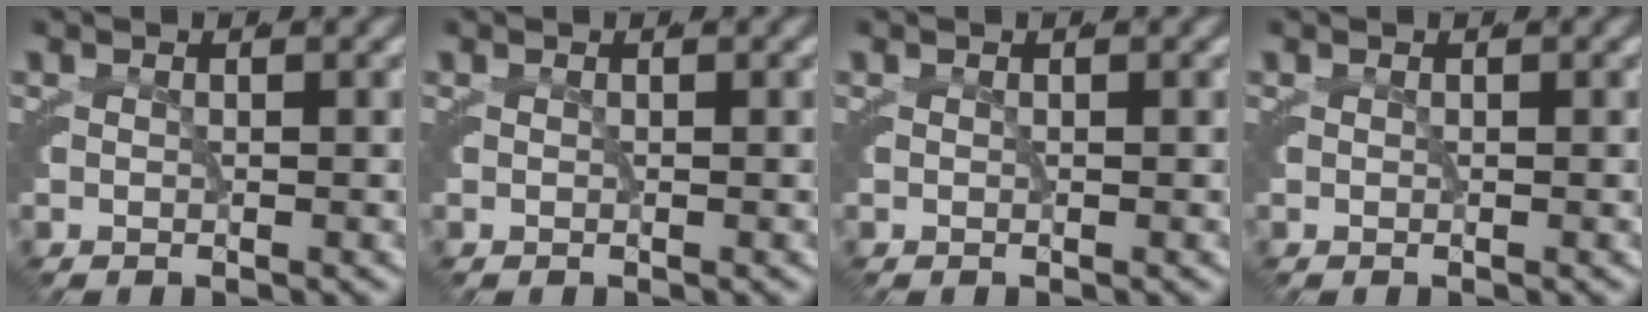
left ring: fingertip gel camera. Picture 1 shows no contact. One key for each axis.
{"total": 0.0}
{"total": 0.0}
{"total": 0.0}